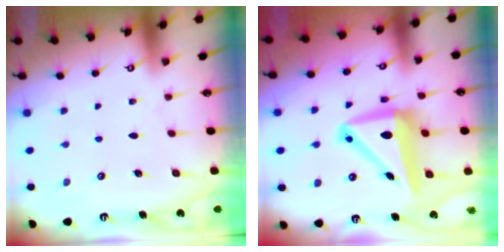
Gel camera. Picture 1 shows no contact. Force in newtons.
{"total": 11.9, "press": 11.7, "slide": 2.3}